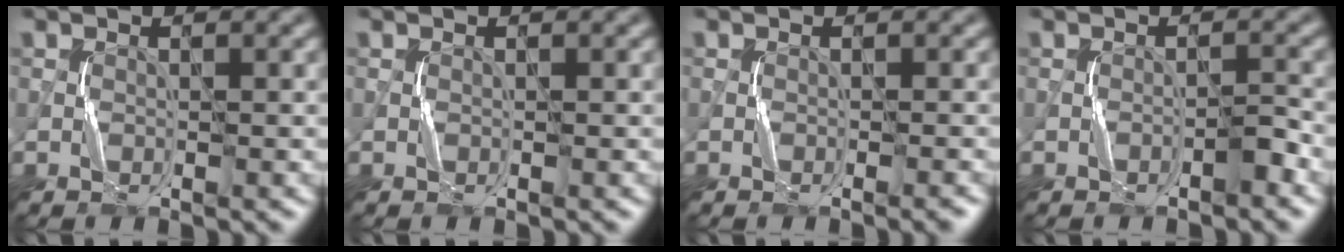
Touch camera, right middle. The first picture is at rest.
{"total": 0.0}
{"total": 0.6, "force": [-0.4, -0.2, 0.4], "torque": [-0.007, 0.001, -0.006]}
{"total": 1.1, "force": [-0.9, 0.1, 0.7], "torque": [-0.014, 0.009, -0.016]}